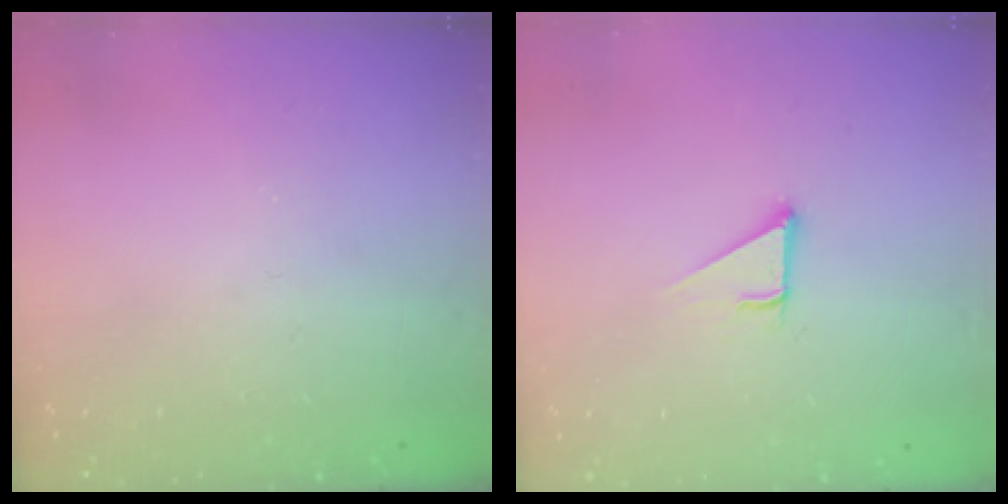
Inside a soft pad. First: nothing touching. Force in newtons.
{"total": 2.8, "press": 2.8, "slide": 0.1}